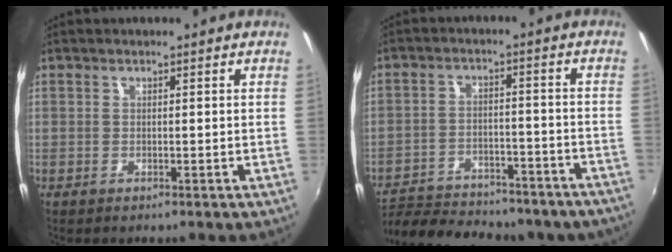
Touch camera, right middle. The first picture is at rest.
{"total": 24.0, "force": [-20.2, 8.2, 9.9], "torque": [-0.201, -0.003, -0.265]}